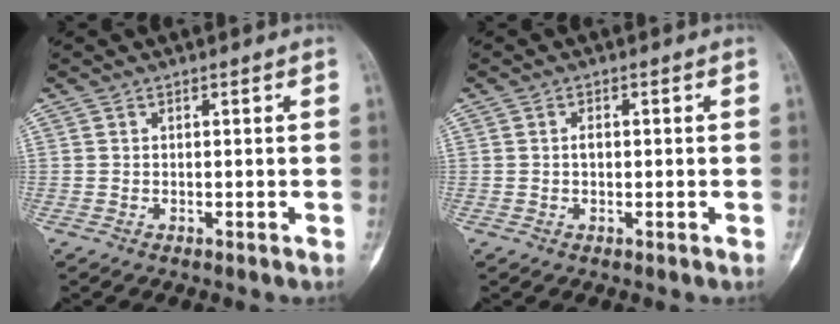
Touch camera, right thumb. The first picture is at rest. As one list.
[{"total": 1.8, "force": [0.1, 1.0, 1.5], "torque": [-0.026, 0.001, 0.001]}]